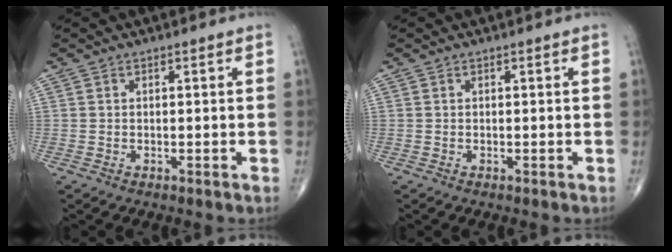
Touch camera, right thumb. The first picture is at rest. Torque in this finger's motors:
{"motor_torque": [0.04, 0.04, 0.00, 0.00, 0.01]}